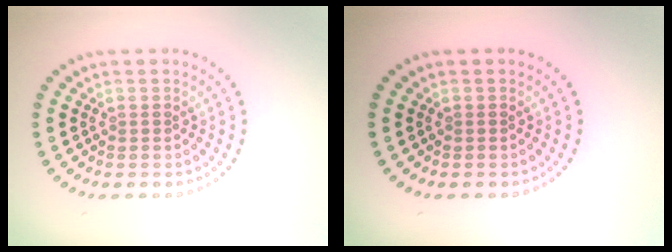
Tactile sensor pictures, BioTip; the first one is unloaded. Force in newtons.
{"total": 0.0}